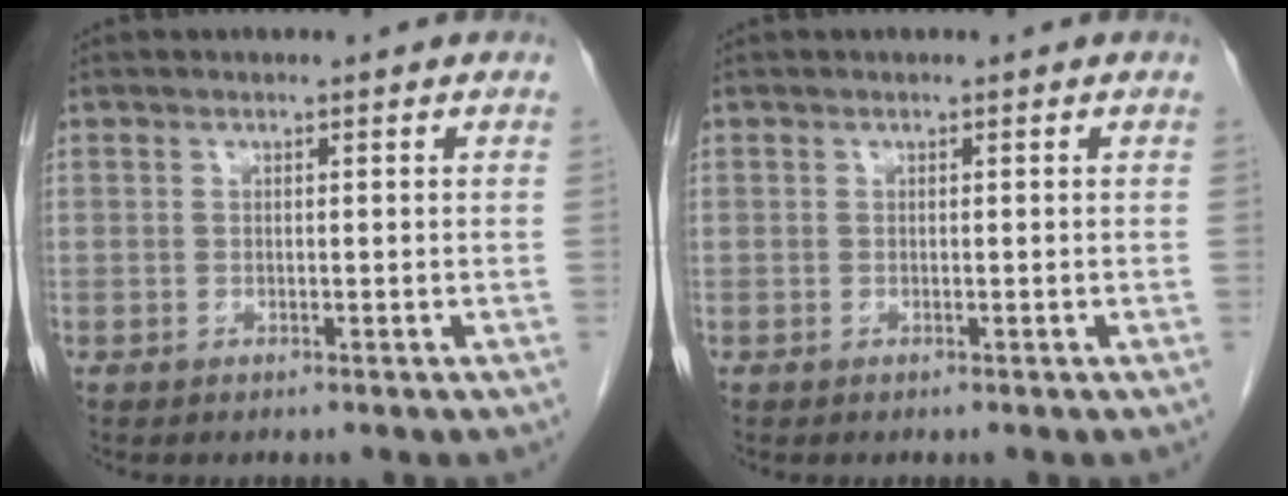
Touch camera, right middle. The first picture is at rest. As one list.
[{"total": 0.0}]